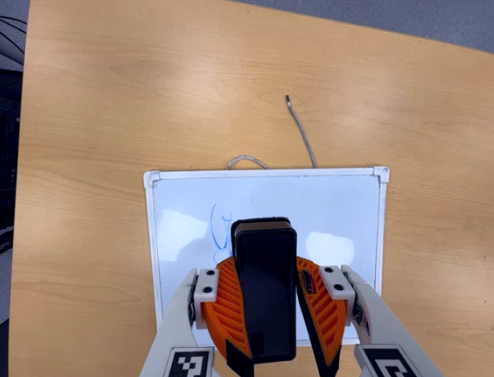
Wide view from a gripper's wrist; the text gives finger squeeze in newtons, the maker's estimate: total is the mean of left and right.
{"total": 11.5, "left": 11.4, "right": 11.7}